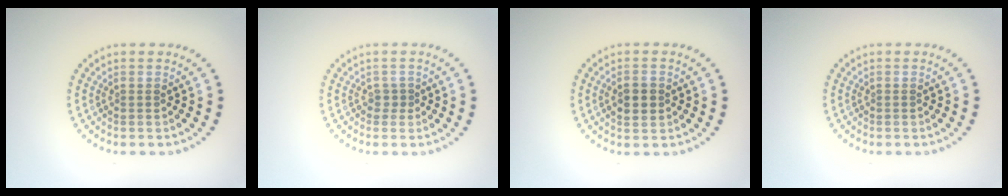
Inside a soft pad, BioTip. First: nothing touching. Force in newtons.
{"total": 0.6, "press": 0.2, "slide": 0.6}
{"total": 2.5, "press": 2.5, "slide": 0.2}
{"total": 0.0}